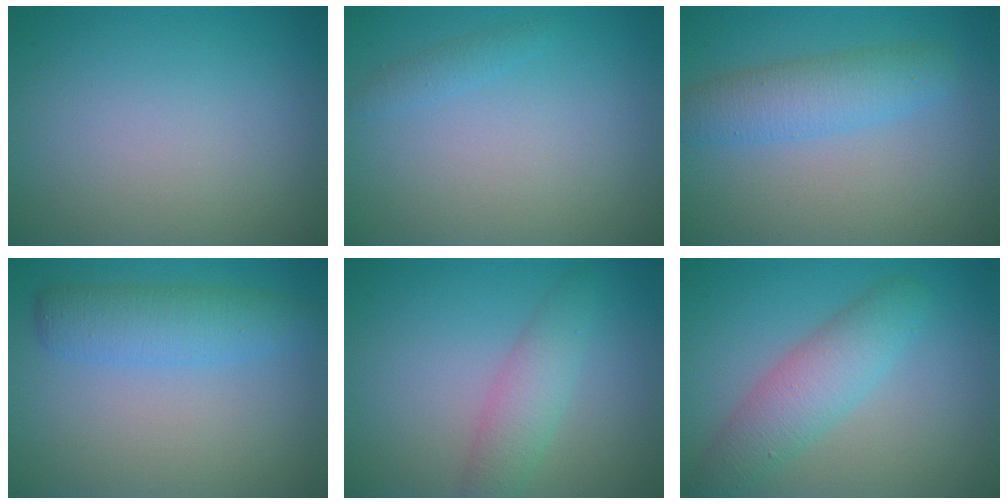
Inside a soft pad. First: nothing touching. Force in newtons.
{"total": 0.9, "press": 0.9, "slide": 0.1}
{"total": 3.7, "press": 3.7, "slide": 0.2}
{"total": 3.7, "press": 3.7, "slide": 0.1}
{"total": 2.9, "press": 2.9, "slide": 0.0}
{"total": 4.3, "press": 4.3, "slide": 0.2}